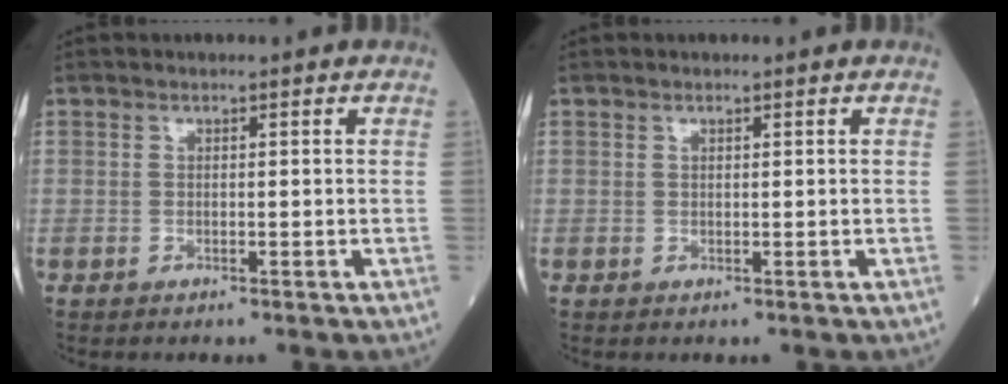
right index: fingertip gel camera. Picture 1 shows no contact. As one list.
[{"total": 0.0}]